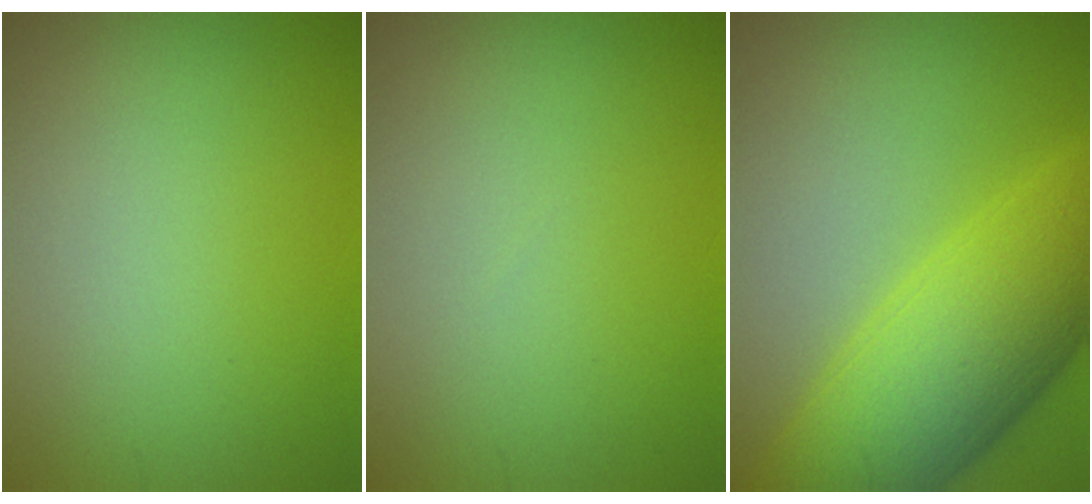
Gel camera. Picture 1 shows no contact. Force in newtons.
{"total": 0.0}
{"total": 9.6, "press": 9.6, "slide": 0.3}